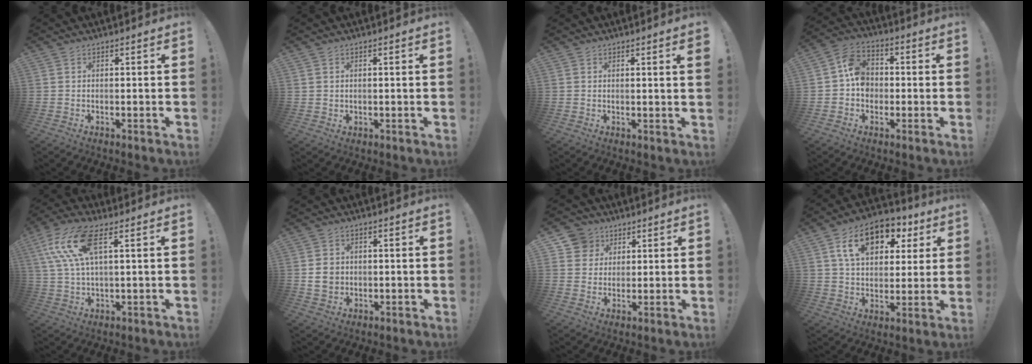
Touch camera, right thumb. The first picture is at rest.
{"total": 1.3, "force": [0.8, 1.1, 0.1], "torque": [0.004, -0.003, 0.014]}
{"total": 1.6, "force": [1.0, -0.4, 1.2], "torque": [-0.011, -0.007, 0.014]}
{"total": 9.3, "force": [-0.3, 7.8, 4.9], "torque": [-0.074, 0.021, -0.001]}
{"total": 14.1, "force": [5.6, 5.4, 11.7], "torque": [-0.244, -0.004, 0.102]}
{"total": 5.5, "force": [-0.1, 4.8, 2.7], "torque": [-0.044, 0.001, -0.003]}
{"total": 7.7, "force": [3.5, 6.7, 1.0], "torque": [-0.009, -0.025, 0.071]}
{"total": 15.8, "force": [7.3, 10.1, 9.7], "torque": [-0.152, -0.025, 0.133]}